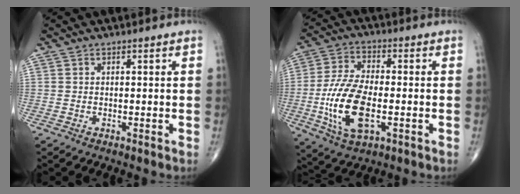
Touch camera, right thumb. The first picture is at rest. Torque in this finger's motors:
{"motor_torque": [0.88, 1.11, 1.54, -0.29, 0.54]}